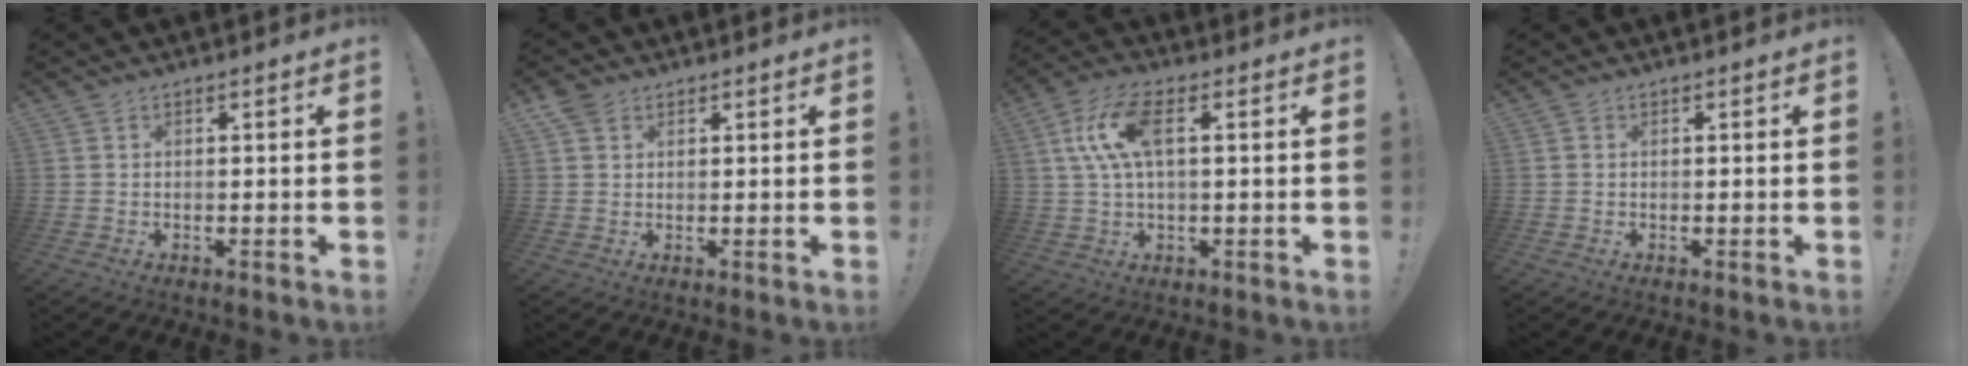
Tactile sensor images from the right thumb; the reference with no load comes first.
{"total": 3.8, "force": [2.3, 2.6, 1.5], "torque": [-0.026, -0.004, 0.043]}
{"total": 11.8, "force": [2.6, 5.3, 10.2], "torque": [-0.218, 0.007, 0.048]}
{"total": 0.0}